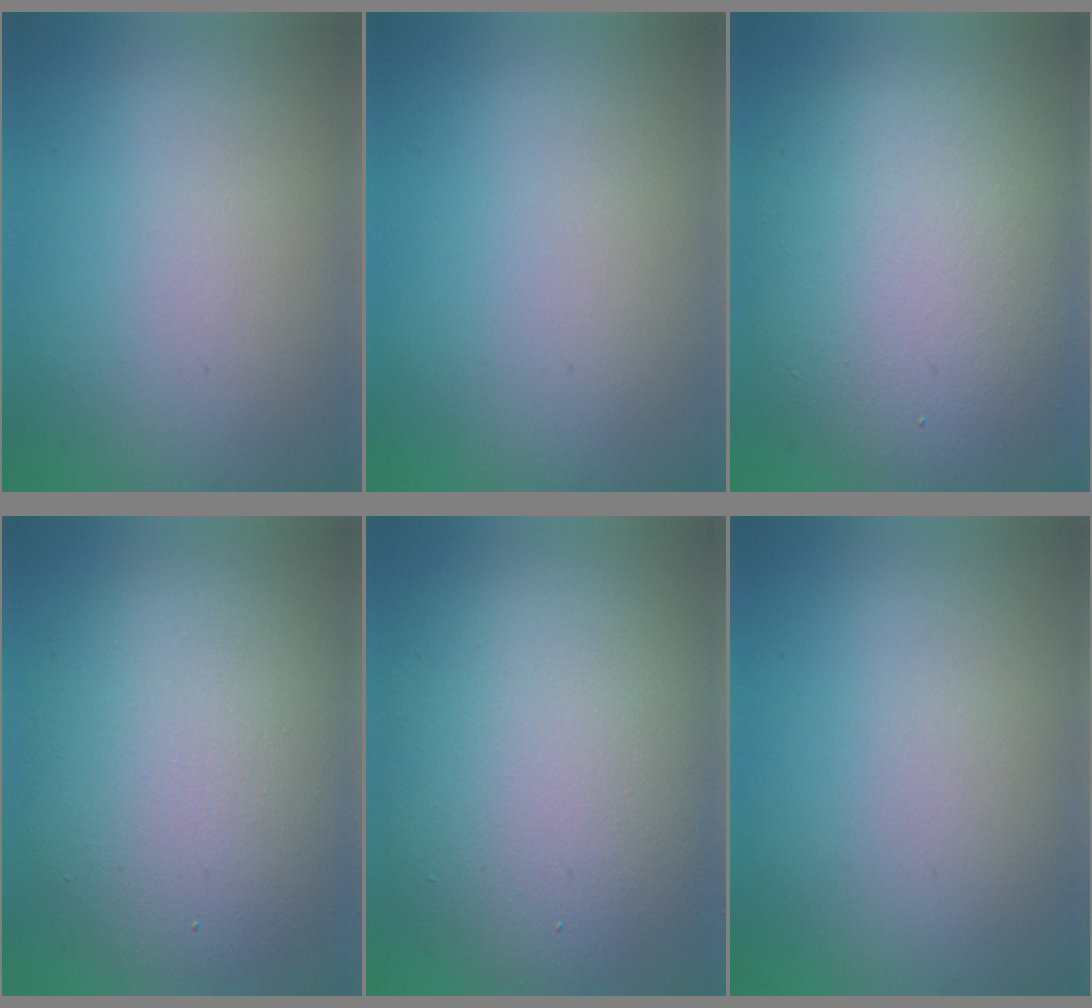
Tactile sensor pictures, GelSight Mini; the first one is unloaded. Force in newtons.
{"total": 0.0}
{"total": 10.9, "press": 10.9, "slide": 0.9}
{"total": 9.6, "press": 9.6, "slide": 0.4}
{"total": 11.5, "press": 11.5, "slide": 0.3}
{"total": 0.0}